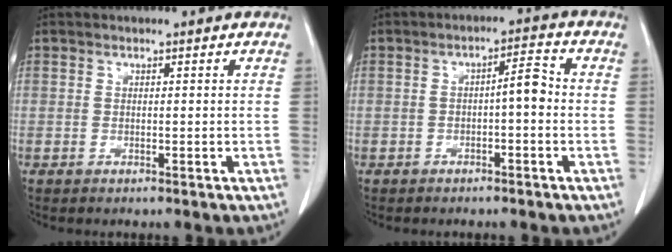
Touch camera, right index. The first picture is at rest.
{"total": 3.8, "force": [-0.5, 0.8, 3.6], "torque": [-0.052, 0.016, -0.009]}